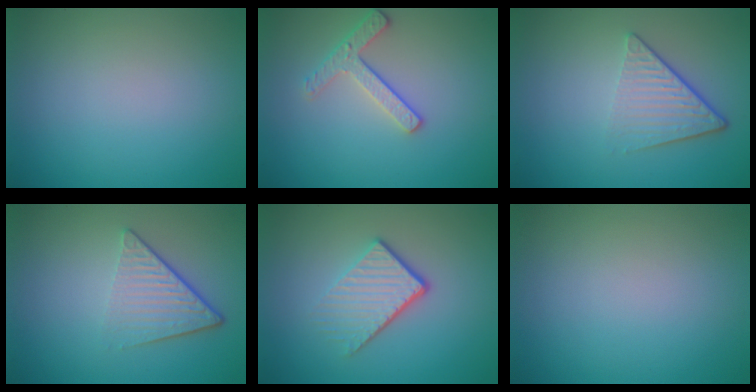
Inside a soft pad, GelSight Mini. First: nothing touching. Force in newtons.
{"total": 2.4, "press": 2.3, "slide": 0.8}
{"total": 4.6, "press": 2.8, "slide": 3.7}
{"total": 4.6, "press": 2.8, "slide": 3.7}
{"total": 4.1, "press": 2.7, "slide": 3.1}
{"total": 0.0}